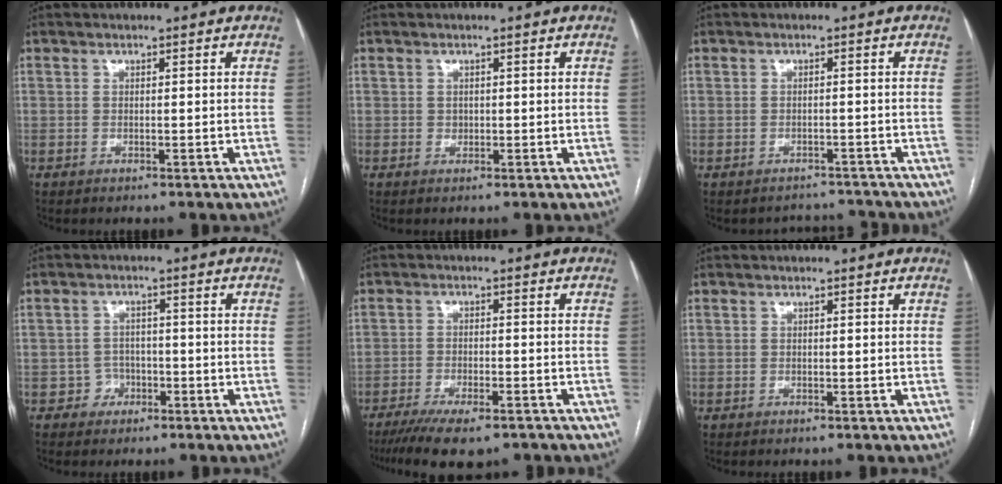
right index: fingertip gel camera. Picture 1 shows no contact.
{"total": 0.8, "force": [0.1, 0.8, 0.3], "torque": [-0.002, 0.002, 0.002]}
{"total": 3.5, "force": [-3.0, 1.4, -1.0], "torque": [0.010, 0.018, -0.040]}
{"total": 2.8, "force": [-1.2, 2.5, -0.1], "torque": [0.013, 0.013, -0.020]}
{"total": 11.1, "force": [-8.6, 3.0, 6.5], "torque": [-0.097, -0.015, -0.129]}
{"total": 0.0}